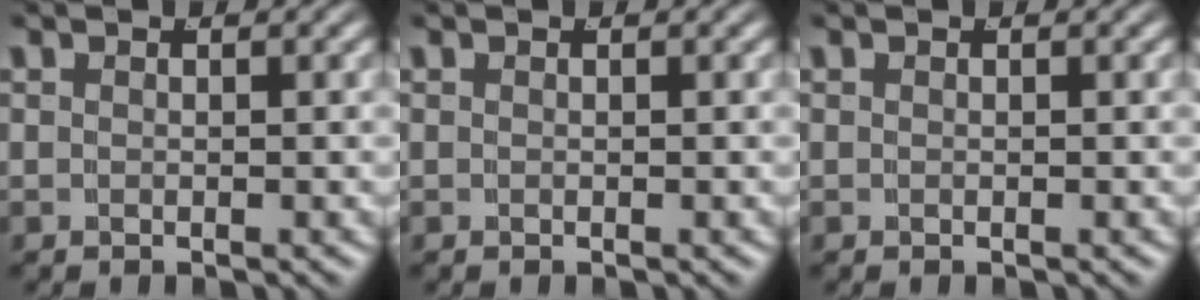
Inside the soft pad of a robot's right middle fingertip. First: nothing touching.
{"total": 0.0}
{"total": 0.0}